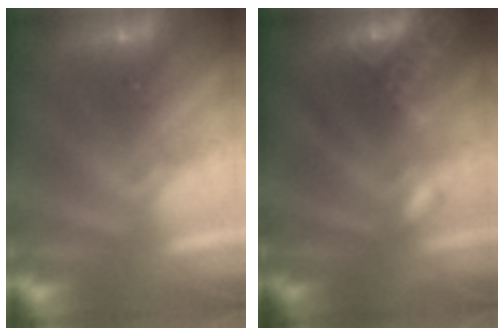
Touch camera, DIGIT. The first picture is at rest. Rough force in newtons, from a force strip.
{"total": 2.8}